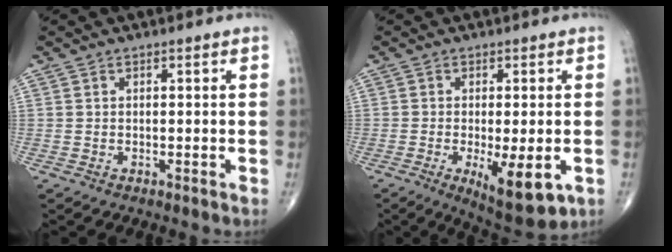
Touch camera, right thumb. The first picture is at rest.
{"total": 10.3, "force": [-3.1, 3.4, 9.2], "torque": [-0.138, -0.019, -0.040]}